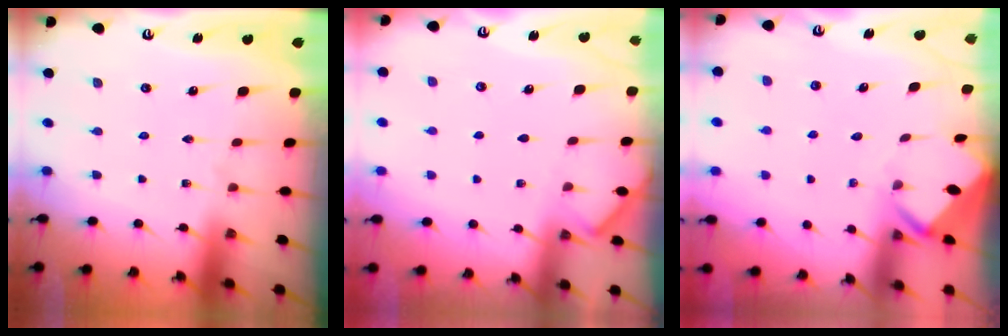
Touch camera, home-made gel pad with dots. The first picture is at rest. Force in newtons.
{"total": 2.8, "press": 2.8, "slide": 0.4}
{"total": 3.0, "press": 3.0, "slide": 0.1}